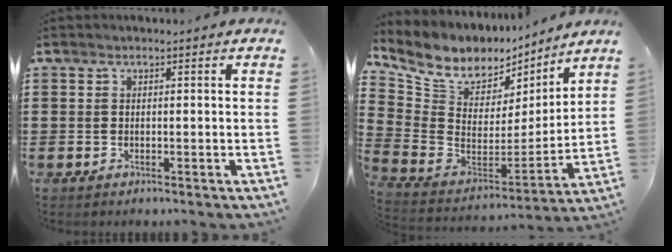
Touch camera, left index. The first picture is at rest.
{"total": 7.5, "force": [5.7, 4.3, 2.2], "torque": [-0.085, -0.044, 0.102]}